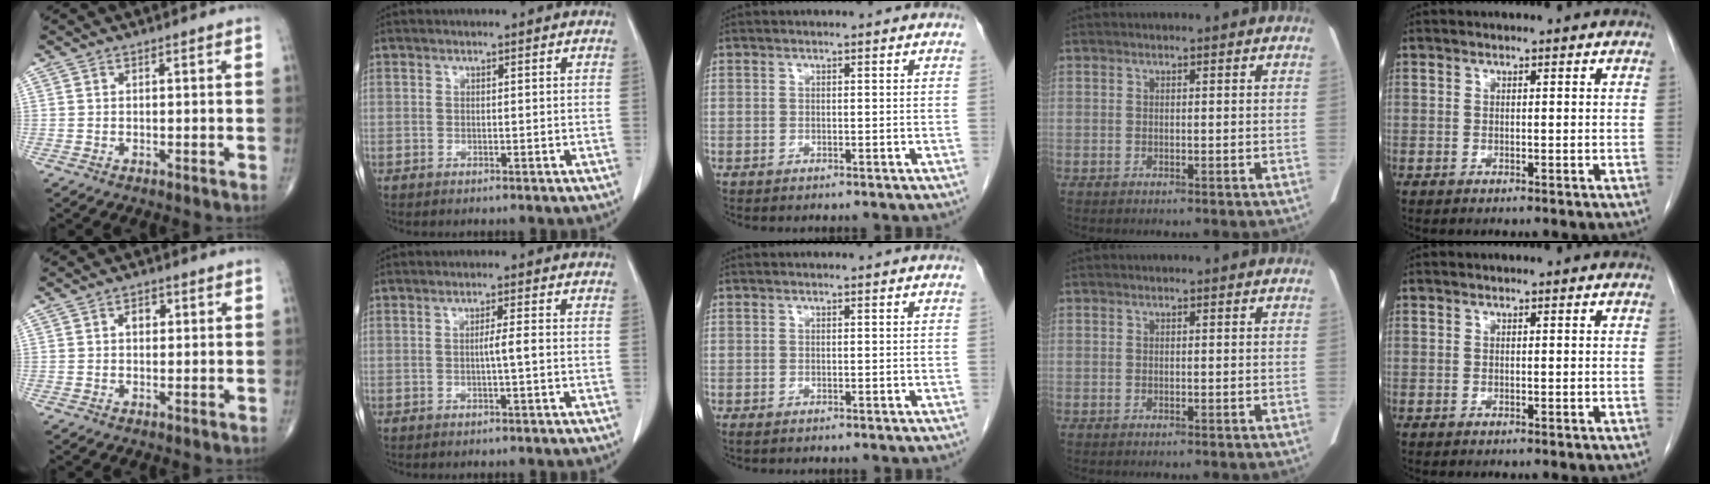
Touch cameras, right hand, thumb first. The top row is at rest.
{"thumb": {"total": 2.5, "force": [0.5, 1.8, 1.6], "torque": [-0.014, 0.005, 0.004]}, "index": {"total": 2.0, "force": [-0.3, -0.3, 2.0], "torque": [-0.033, 0.001, -0.006]}}